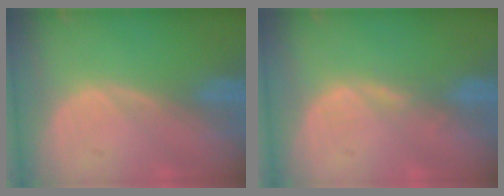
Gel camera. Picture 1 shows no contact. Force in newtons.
{"total": 1.3, "press": 1.3, "slide": 0.2}